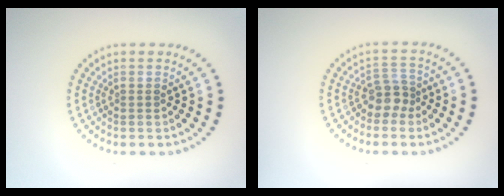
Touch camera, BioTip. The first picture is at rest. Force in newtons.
{"total": 2.4, "press": 1.9, "slide": 1.5}